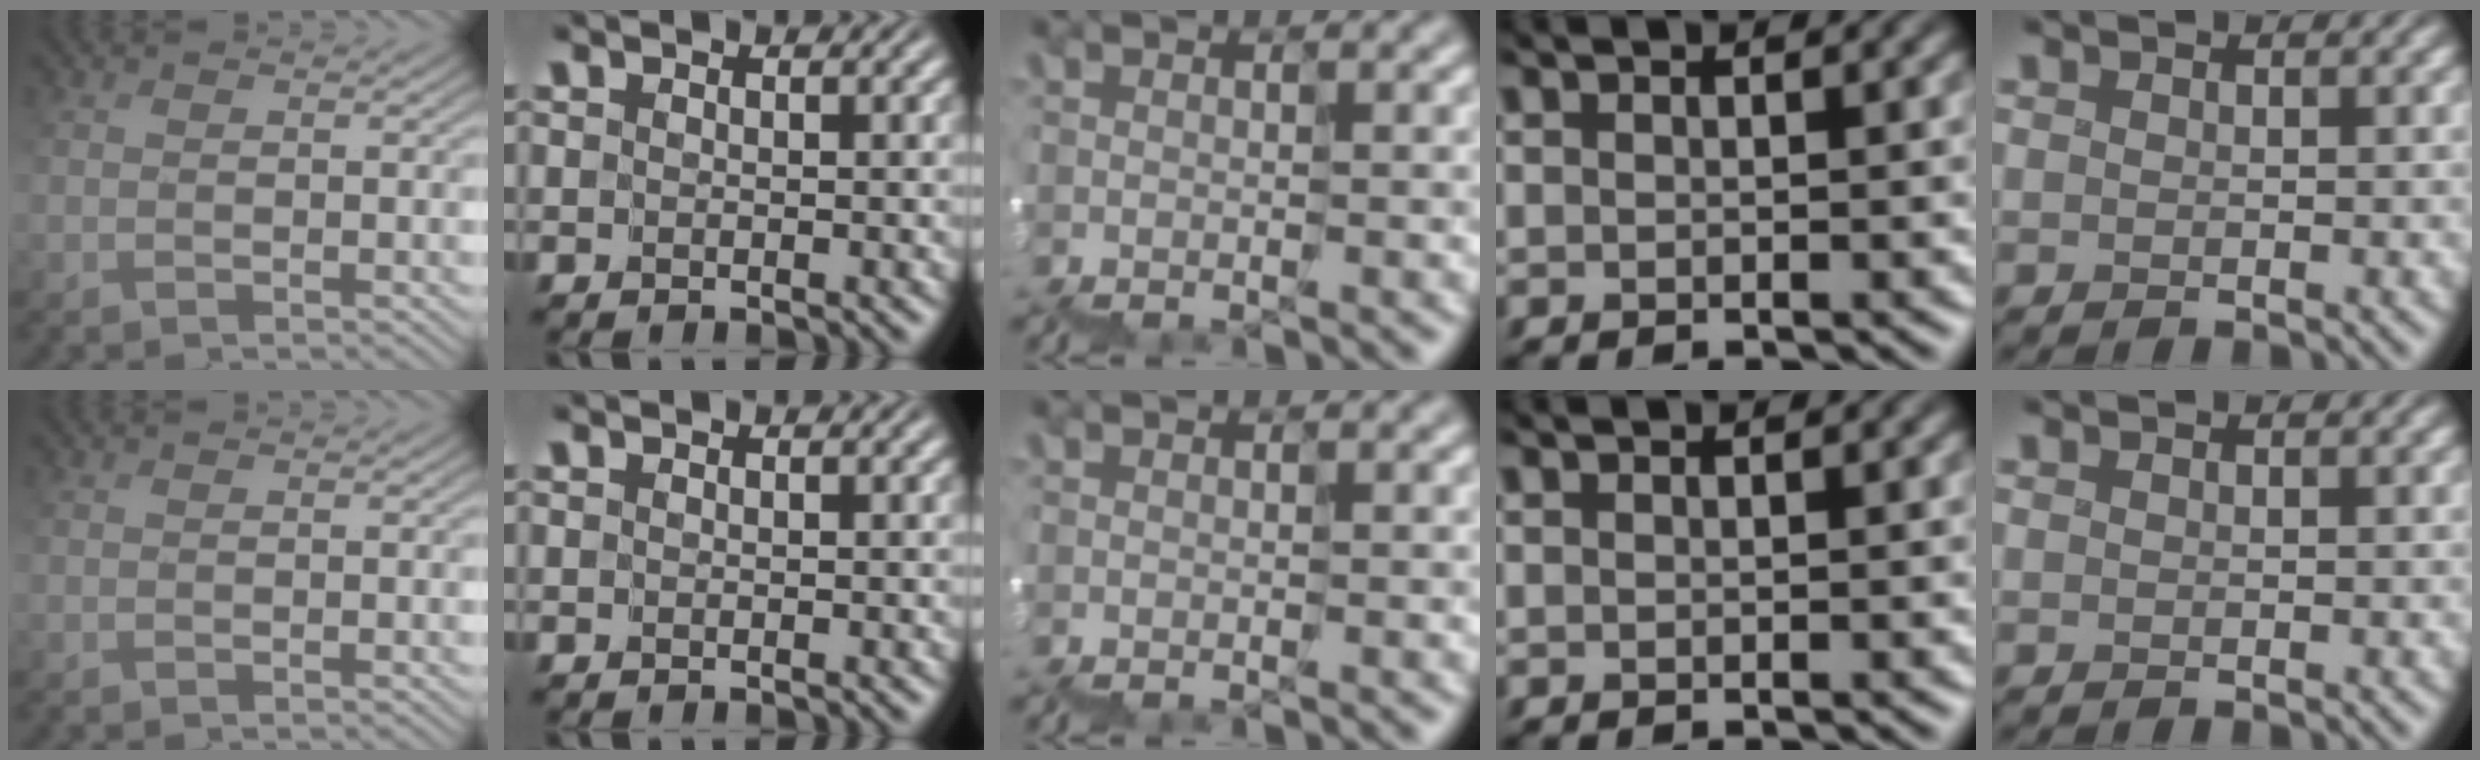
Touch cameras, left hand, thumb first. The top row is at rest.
{}